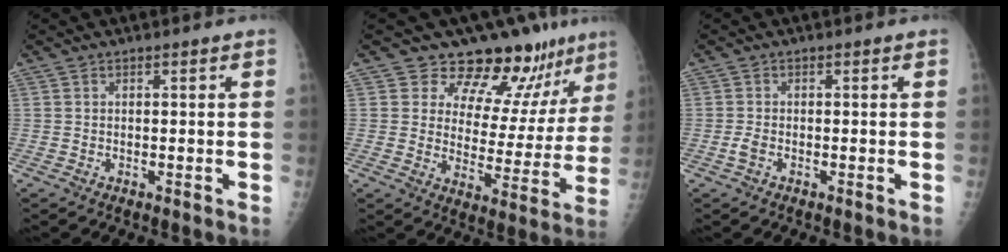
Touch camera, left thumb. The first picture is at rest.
{"total": 14.4, "force": [11.7, 6.3, 5.4], "torque": [-0.021, -0.080, 0.153]}
{"total": 1.6, "force": [-0.7, 0.9, 1.2], "torque": [-0.027, 0.000, -0.015]}